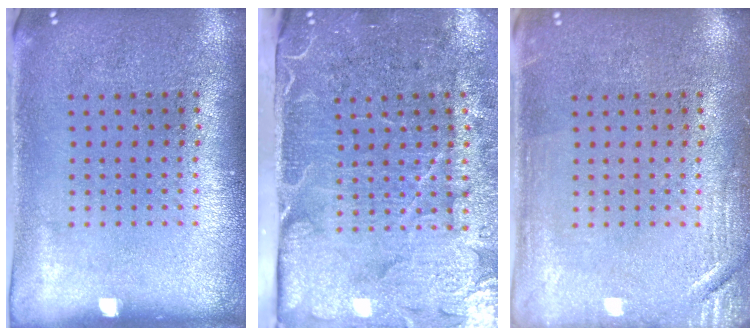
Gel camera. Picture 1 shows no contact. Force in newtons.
{"total": 4.9, "press": 4.0, "slide": 2.9}
{"total": 2.1, "press": 2.0, "slide": 0.4}